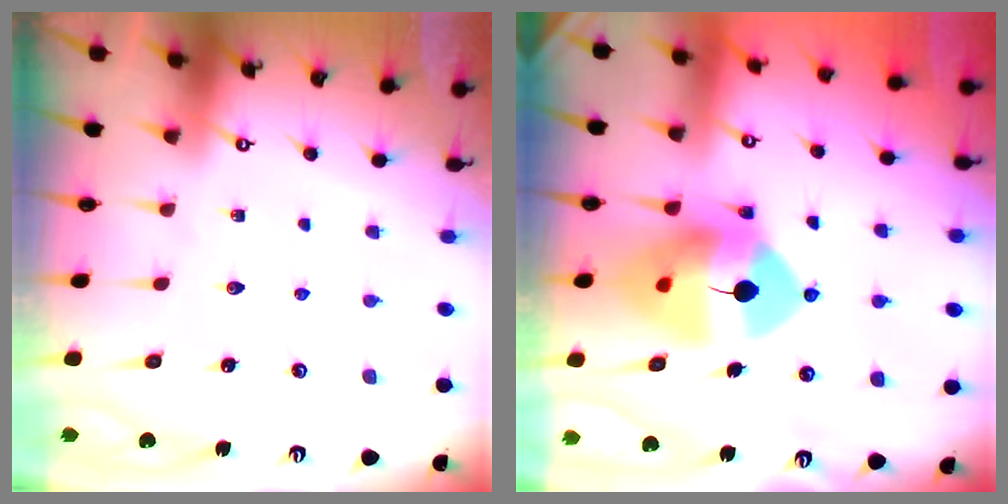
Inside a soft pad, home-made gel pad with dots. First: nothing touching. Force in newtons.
{"total": 13.7, "press": 13.5, "slide": 2.2}